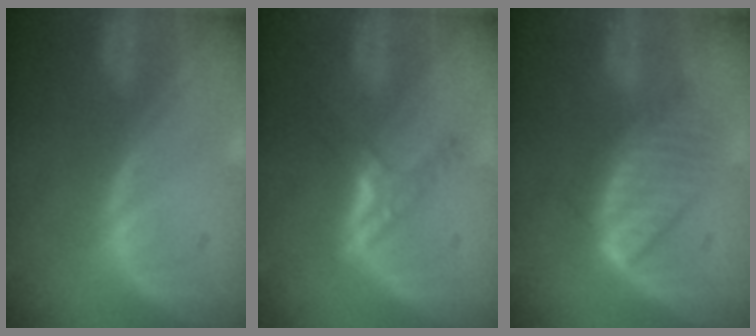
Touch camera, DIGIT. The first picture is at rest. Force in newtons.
{"total": 5.5, "press": 4.9, "slide": 2.6}
{"total": 6.5, "press": 6.3, "slide": 1.7}